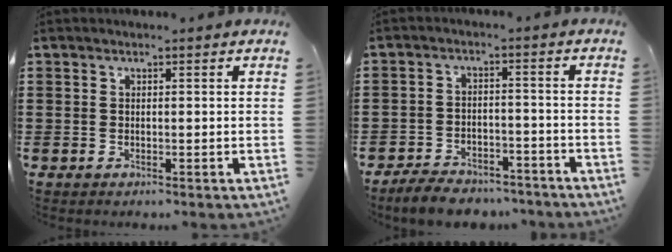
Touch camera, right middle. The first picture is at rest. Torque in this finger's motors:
{"motor_torque": [0.57, 0.15, 0.13, 0.05]}